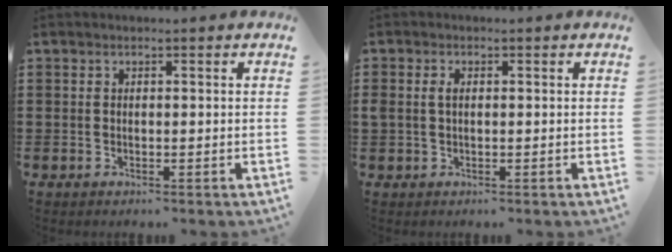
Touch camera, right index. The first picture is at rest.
{"total": 1.7, "force": [0.2, 1.0, 1.3], "torque": [-0.029, 0.007, 0.002]}